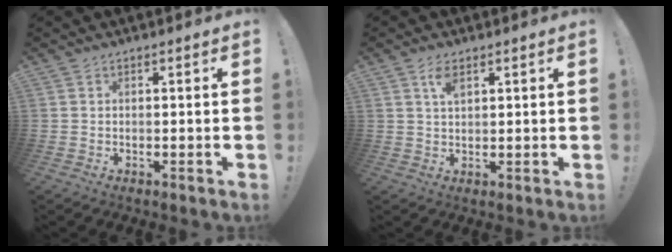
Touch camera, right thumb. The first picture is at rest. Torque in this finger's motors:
{"motor_torque": [0.38, 1.19, -0.02, -0.01, 0.00]}